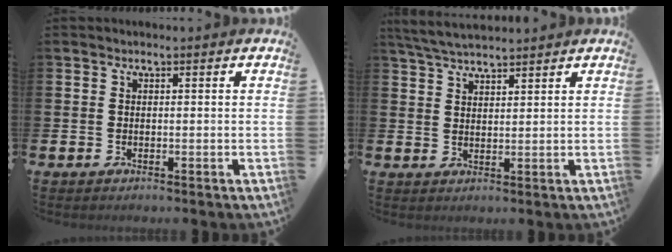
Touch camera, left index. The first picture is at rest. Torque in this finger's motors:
{"motor_torque": [0.56, -0.72, 0.16, 0.17]}